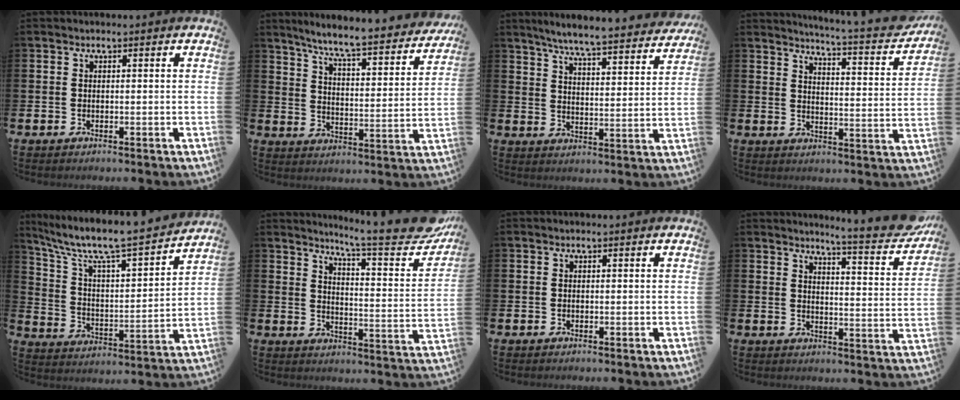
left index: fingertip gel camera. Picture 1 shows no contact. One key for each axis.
{"total": 7.4, "fx": 6.8, "fy": 0.3, "fz": 3.0, "tx": -0.083, "ty": -0.056, "tz": 0.111}
{"total": 6.5, "fx": 6.2, "fy": 0.0, "fz": 2.2, "tx": -0.062, "ty": -0.047, "tz": 0.102}
{"total": 4.8, "fx": 4.6, "fy": -0.2, "fz": 1.3, "tx": -0.033, "ty": -0.051, "tz": 0.068}
{"total": 8.1, "fx": 7.0, "fy": 1.0, "fz": 3.8, "tx": -0.109, "ty": -0.051, "tz": 0.113}
{"total": 8.7, "fx": 7.6, "fy": 0.4, "fz": 4.3, "tx": -0.074, "ty": -0.066, "tz": 0.117}
{"total": 0.0}
{"total": 6.1, "fx": 5.7, "fy": -0.3, "fz": 2.0, "tx": -0.031, "ty": -0.056, "tz": 0.088}